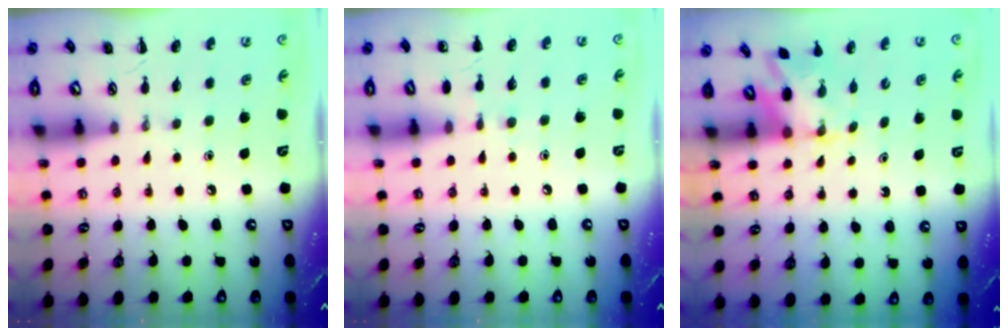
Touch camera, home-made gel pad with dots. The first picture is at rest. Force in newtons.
{"total": 5.1, "press": 4.9, "slide": 1.7}
{"total": 2.6, "press": 2.4, "slide": 1.1}